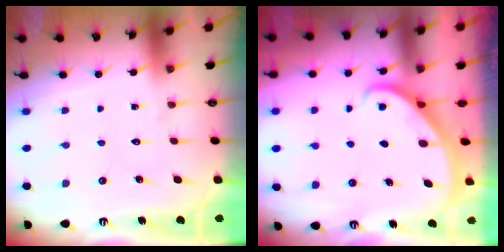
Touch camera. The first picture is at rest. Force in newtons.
{"total": 2.4, "press": 2.4, "slide": 0.2}